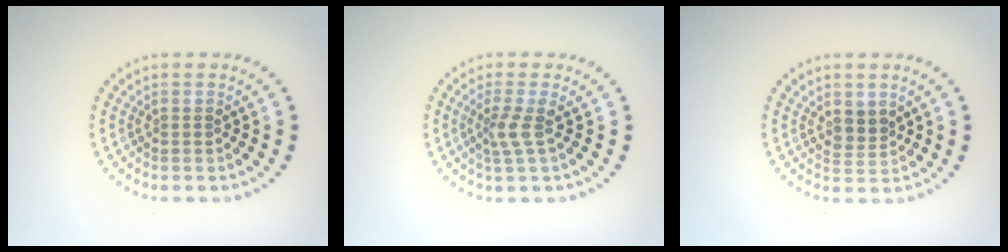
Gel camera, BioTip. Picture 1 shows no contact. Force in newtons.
{"total": 1.9, "press": 1.4, "slide": 1.3}
{"total": 1.9, "press": 1.5, "slide": 1.2}